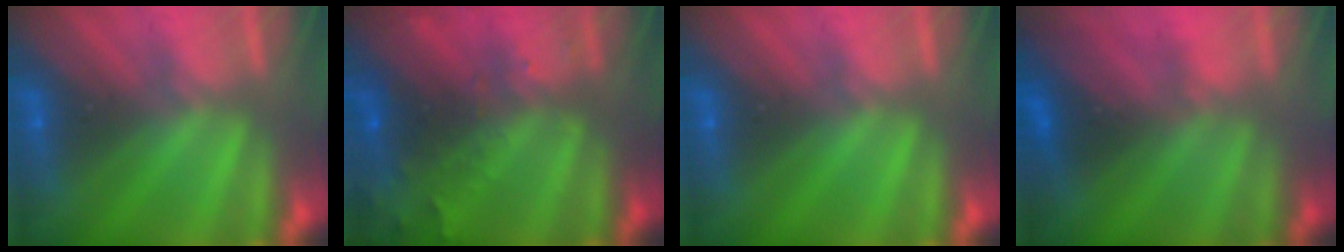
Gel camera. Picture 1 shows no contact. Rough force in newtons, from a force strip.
{"total": 8.8}
{"total": 0.0}
{"total": 2.4}